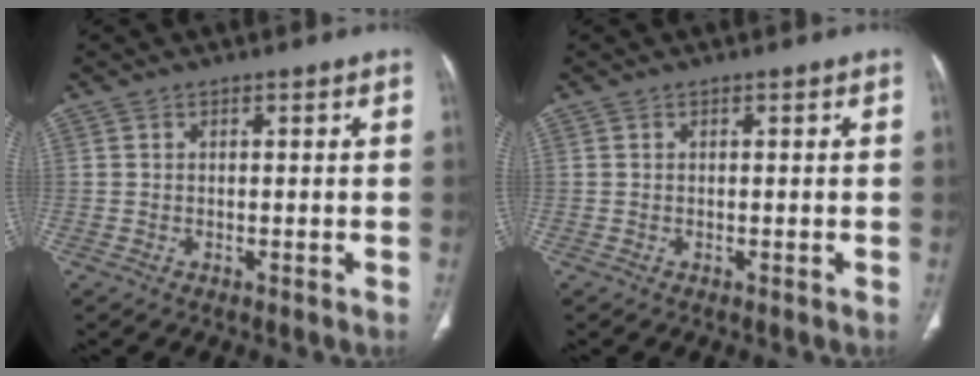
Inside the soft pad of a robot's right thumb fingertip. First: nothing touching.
{"total": 0.0}